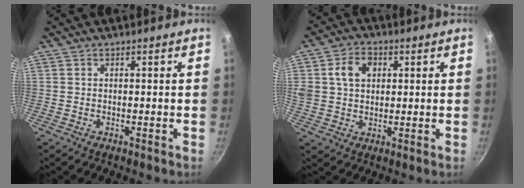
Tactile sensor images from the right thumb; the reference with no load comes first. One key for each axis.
{"total": 7.8, "fx": 2.2, "fy": 6.0, "fz": 4.5, "tx": -0.062, "ty": 0.004, "tz": 0.033}